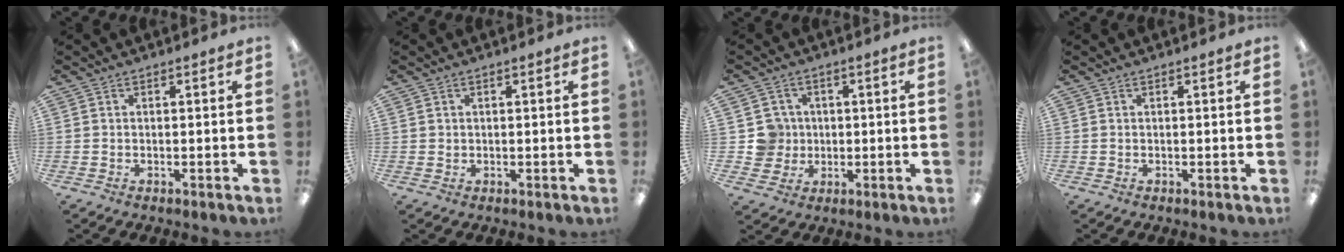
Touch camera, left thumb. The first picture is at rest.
{"total": 0.8, "force": [0.2, 0.7, 0.1], "torque": [-0.001, 0.004, 0.003]}
{"total": 6.2, "force": [0.6, 6.2, 0.4], "torque": [-0.005, 0.004, 0.014]}
{"total": 0.0}